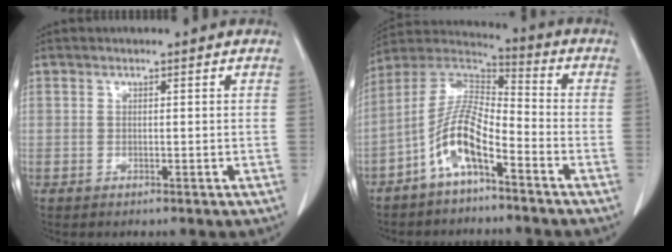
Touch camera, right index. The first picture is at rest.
{"total": 9.9, "force": [-5.0, 2.8, 8.1], "torque": [-0.172, 0.016, -0.100]}